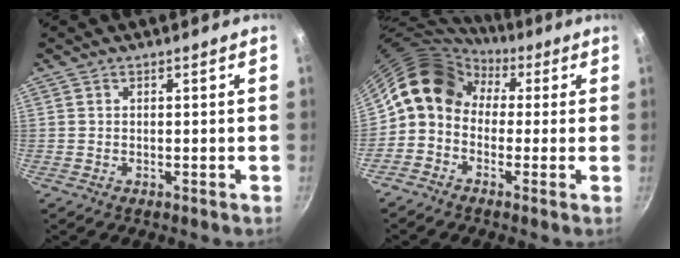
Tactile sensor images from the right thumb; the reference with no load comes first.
{"total": 10.7, "force": [2.1, 8.4, 6.2], "torque": [-0.087, 0.028, 0.008]}